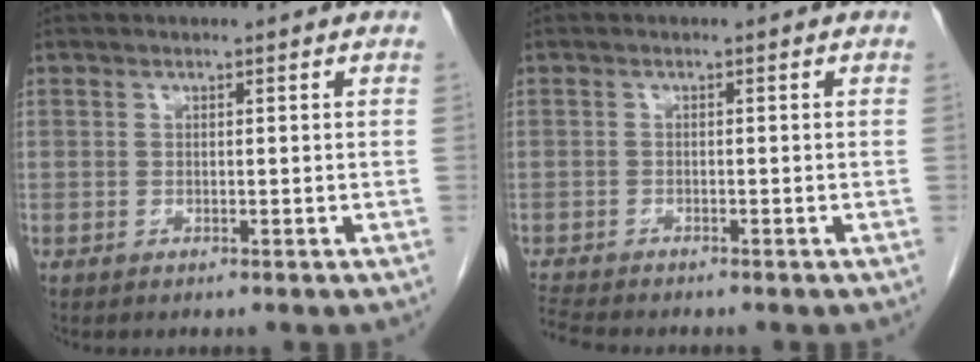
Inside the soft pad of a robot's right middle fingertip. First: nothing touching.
{"total": 3.4, "force": [-3.3, -0.1, 0.8], "torque": [-0.022, -0.019, -0.060]}